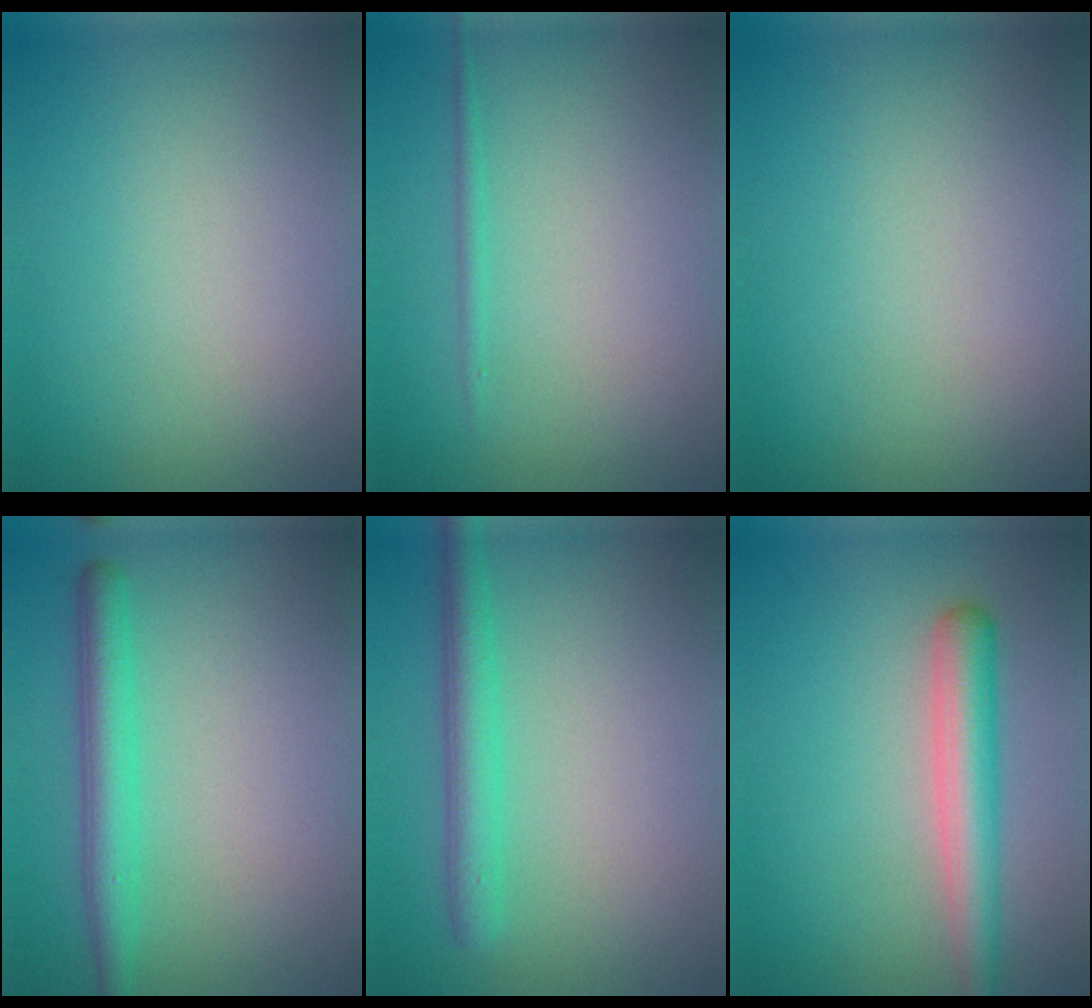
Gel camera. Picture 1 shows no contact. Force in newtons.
{"total": 0.8, "press": 0.8, "slide": 0.1}
{"total": 0.0}
{"total": 3.5, "press": 3.5, "slide": 0.1}
{"total": 3.2, "press": 3.2, "slide": 0.1}
{"total": 4.1, "press": 4.1, "slide": 0.1}